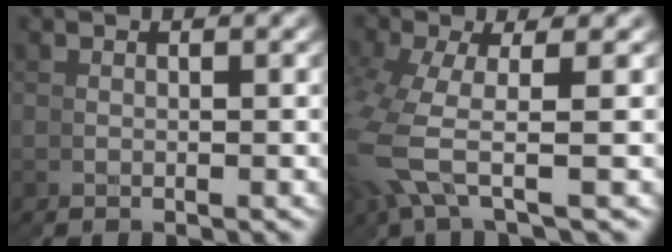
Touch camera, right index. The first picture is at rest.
{"total": 3.6, "force": [1.1, 2.1, 2.6], "torque": [-0.101, -0.013, 0.021]}